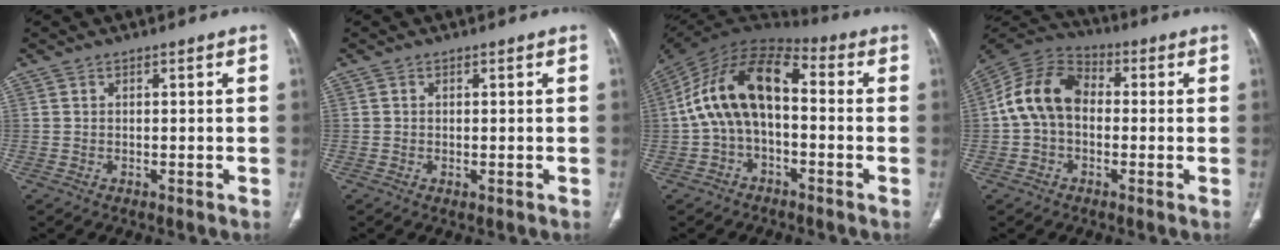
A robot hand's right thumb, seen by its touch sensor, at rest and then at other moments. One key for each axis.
{"total": 0.6, "fx": -0.2, "fy": 0.3, "fz": 0.5, "tx": -0.011, "ty": -0.003, "tz": -0.002}
{"total": 15.5, "fx": -0.3, "fy": 8.8, "fz": 12.7, "tx": -0.225, "ty": 0.051, "tz": -0.015}
{"total": 12.4, "fx": -0.1, "fy": 9.0, "fz": 8.5, "tx": -0.153, "ty": 0.035, "tz": -0.015}